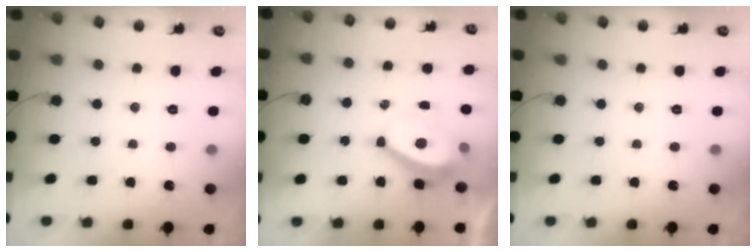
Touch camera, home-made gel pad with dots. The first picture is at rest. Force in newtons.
{"total": 7.5, "press": 7.4, "slide": 0.9}
{"total": 0.0}